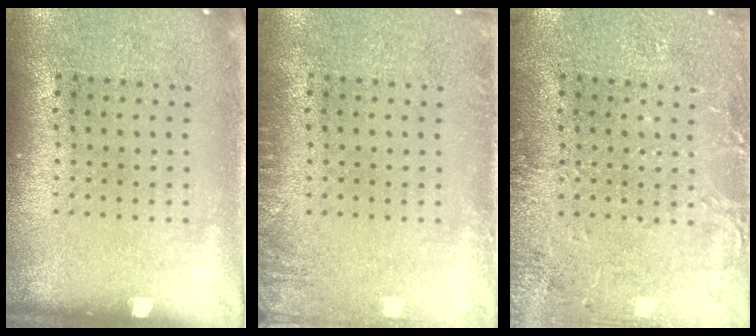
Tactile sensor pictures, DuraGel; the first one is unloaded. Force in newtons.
{"total": 1.4, "press": 1.4, "slide": 0.3}
{"total": 2.8, "press": 2.8, "slide": 0.4}